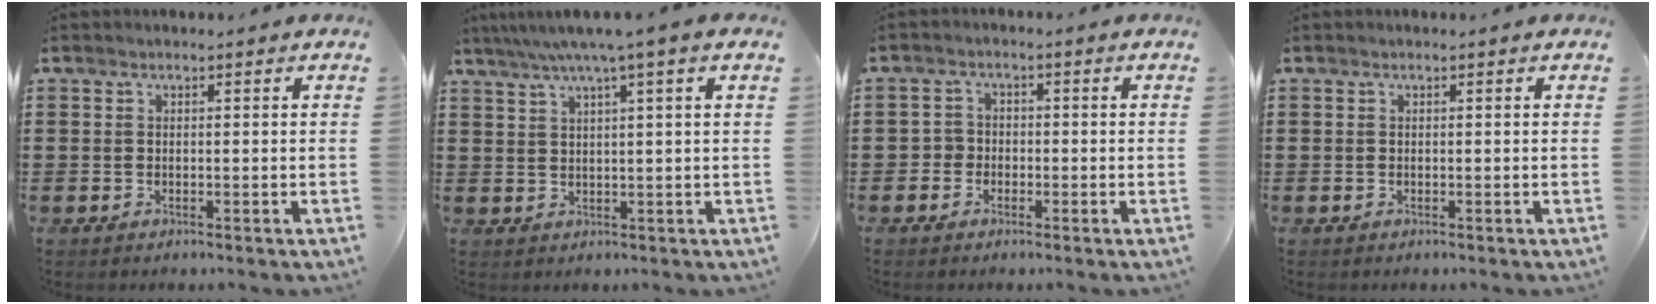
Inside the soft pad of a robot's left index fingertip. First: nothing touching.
{"total": 4.2, "force": [2.3, -0.6, 3.4], "torque": [-0.071, -0.004, 0.037]}
{"total": 2.2, "force": [-1.2, 1.8, 0.2], "torque": [-0.013, 0.004, -0.029]}
{"total": 0.0}